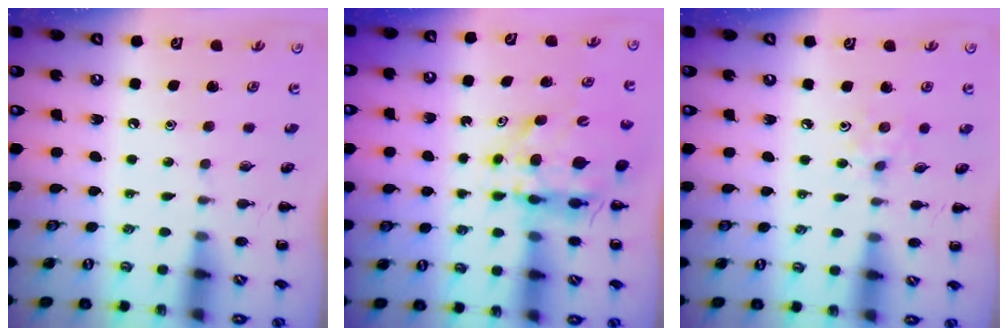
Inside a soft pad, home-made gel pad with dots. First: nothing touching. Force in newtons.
{"total": 7.2, "press": 6.6, "slide": 2.9}
{"total": 4.0, "press": 3.8, "slide": 1.3}